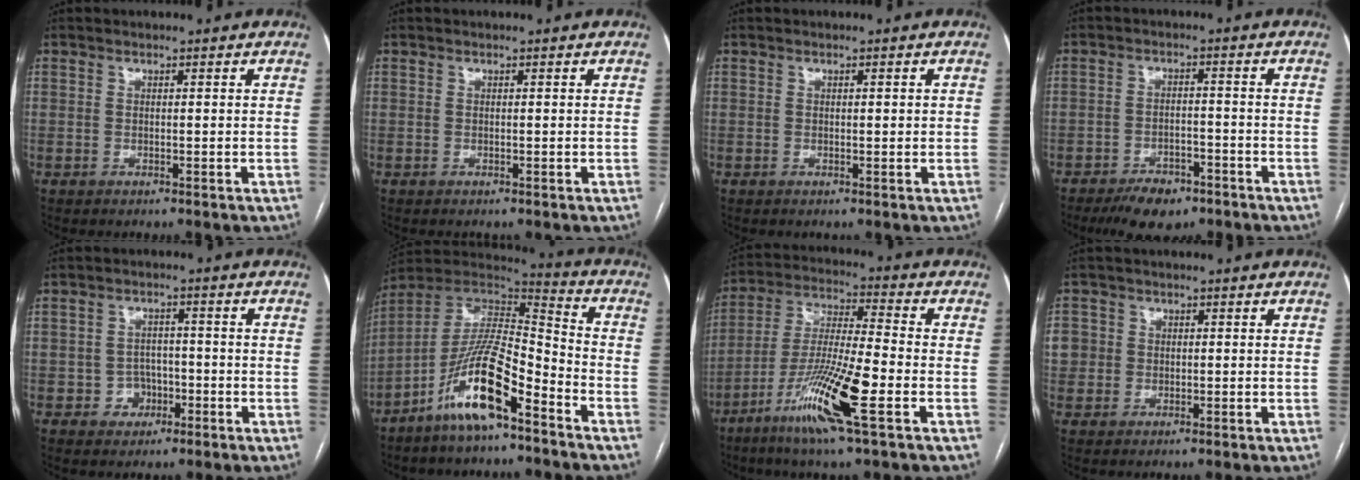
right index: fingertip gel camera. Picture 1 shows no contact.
{"total": 0.0}
{"total": 0.8, "force": [0.1, 0.2, 0.8], "torque": [-0.012, 0.000, 0.002]}
{"total": 7.3, "force": [-5.3, 3.3, 3.8], "torque": [-0.064, -0.002, -0.086]}
{"total": 3.8, "force": [-1.5, 3.4, 0.9], "torque": [-0.002, 0.014, -0.019]}
{"total": 15.0, "force": [-8.8, 3.0, 11.8], "torque": [-0.226, 0.004, -0.159]}
{"total": 14.8, "force": [-6.5, 0.3, 13.3], "torque": [-0.265, -0.020, -0.123]}
{"total": 4.5, "force": [0.3, 4.4, 0.8], "torque": [-0.014, 0.015, 0.006]}